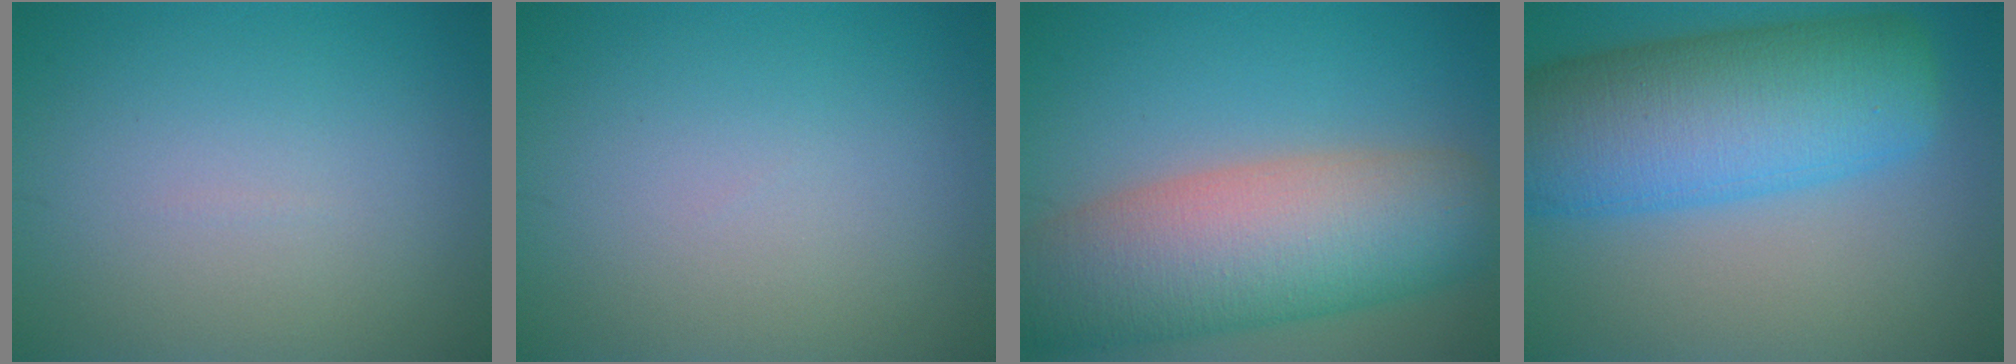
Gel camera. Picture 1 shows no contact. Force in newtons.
{"total": 0.0}
{"total": 11.6, "press": 11.6, "slide": 0.8}
{"total": 11.9, "press": 11.9, "slide": 0.3}